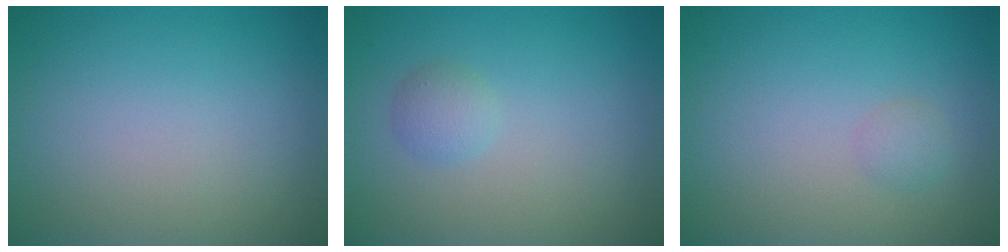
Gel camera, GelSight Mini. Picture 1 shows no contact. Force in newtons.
{"total": 1.3, "press": 1.3, "slide": 0.0}
{"total": 1.0, "press": 1.0, "slide": 0.0}